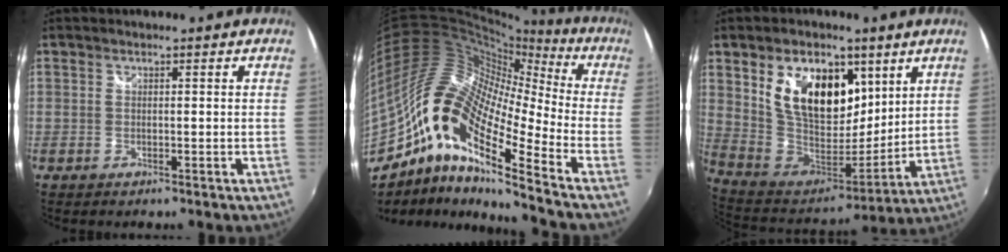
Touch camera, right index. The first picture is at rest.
{"total": 16.7, "force": [-7.4, 4.7, 14.2], "torque": [-0.222, -0.007, -0.165]}
{"total": 19.8, "force": [7.7, 12.1, 13.7], "torque": [-0.265, 0.010, 0.156]}